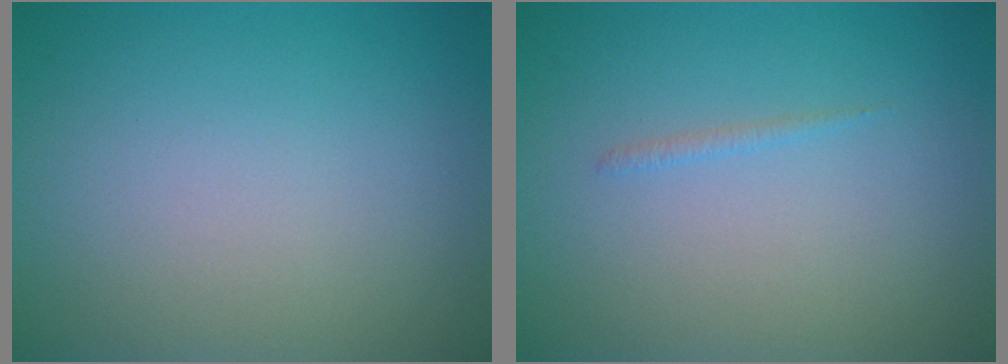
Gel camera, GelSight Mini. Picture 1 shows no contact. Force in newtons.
{"total": 0.5, "press": 0.5, "slide": 0.1}